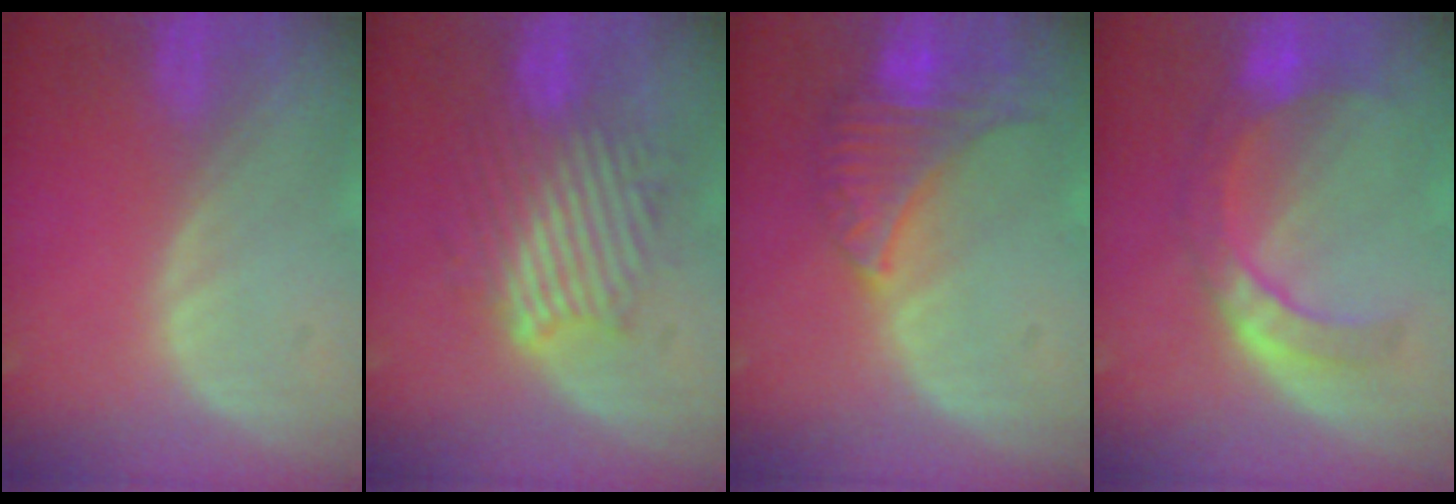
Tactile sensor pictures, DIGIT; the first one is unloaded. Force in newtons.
{"total": 9.0, "press": 8.9, "slide": 1.2}
{"total": 7.9, "press": 7.4, "slide": 2.8}
{"total": 7.7, "press": 7.3, "slide": 2.4}